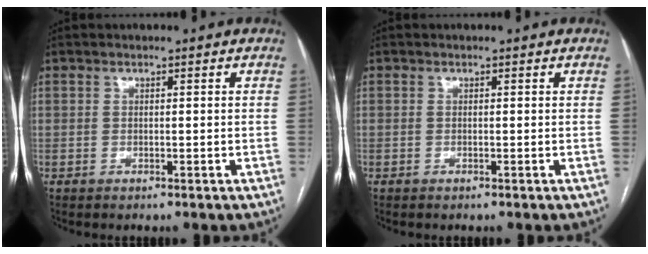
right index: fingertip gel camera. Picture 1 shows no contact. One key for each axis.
{"total": 0.0}